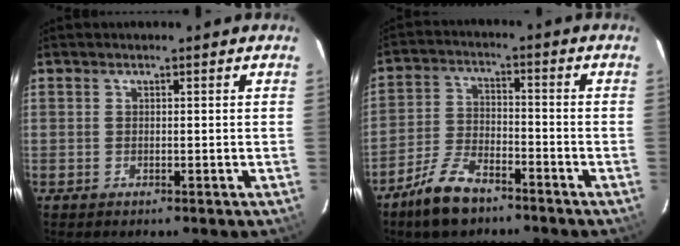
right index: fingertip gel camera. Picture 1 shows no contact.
{"total": 9.5, "force": [-7.1, 3.8, 5.1], "torque": [-0.117, 0.001, -0.135]}